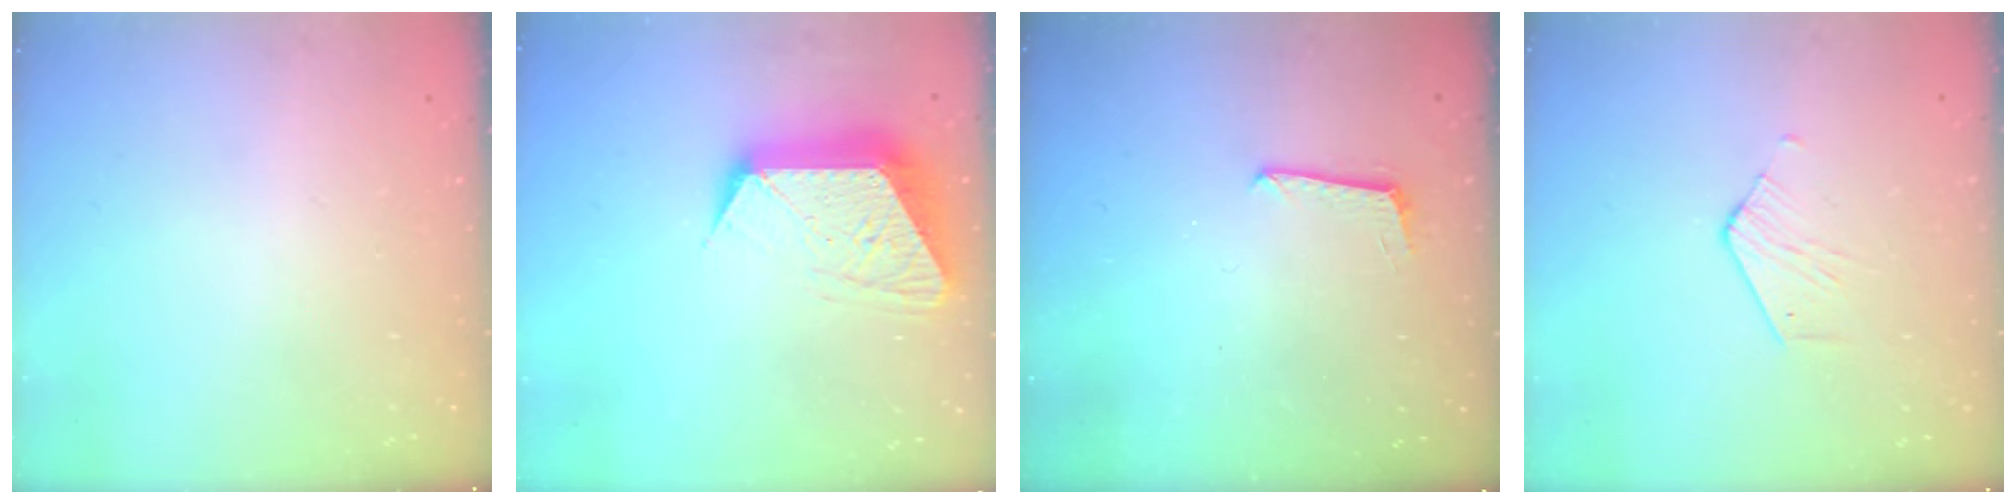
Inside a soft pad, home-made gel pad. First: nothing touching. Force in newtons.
{"total": 14.6, "press": 14.6, "slide": 0.9}
{"total": 5.8, "press": 5.7, "slide": 0.5}
{"total": 2.5, "press": 2.5, "slide": 0.2}